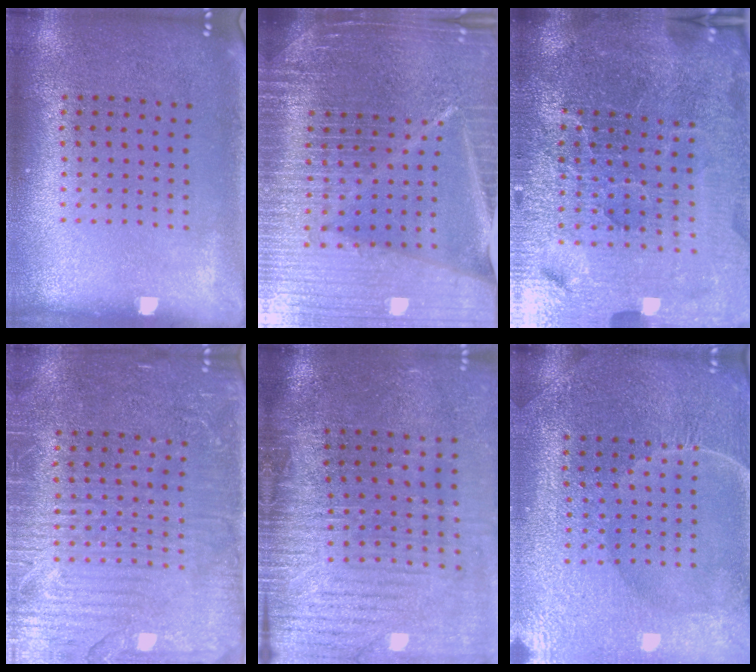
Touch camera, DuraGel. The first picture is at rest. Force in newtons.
{"total": 7.2, "press": 6.2, "slide": 3.8}
{"total": 6.8, "press": 6.0, "slide": 3.2}
{"total": 4.3, "press": 3.9, "slide": 1.6}
{"total": 4.4, "press": 3.8, "slide": 2.2}
{"total": 4.4, "press": 4.2, "slide": 1.3}